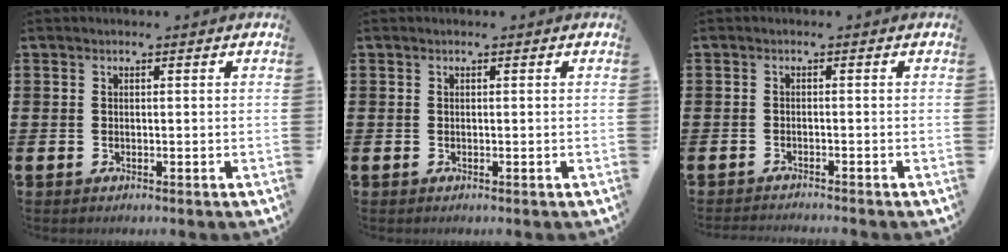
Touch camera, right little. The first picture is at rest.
{"total": 0.0}
{"total": 1.0, "force": [-1.0, -0.2, 0.0], "torque": [-0.001, -0.001, -0.020]}